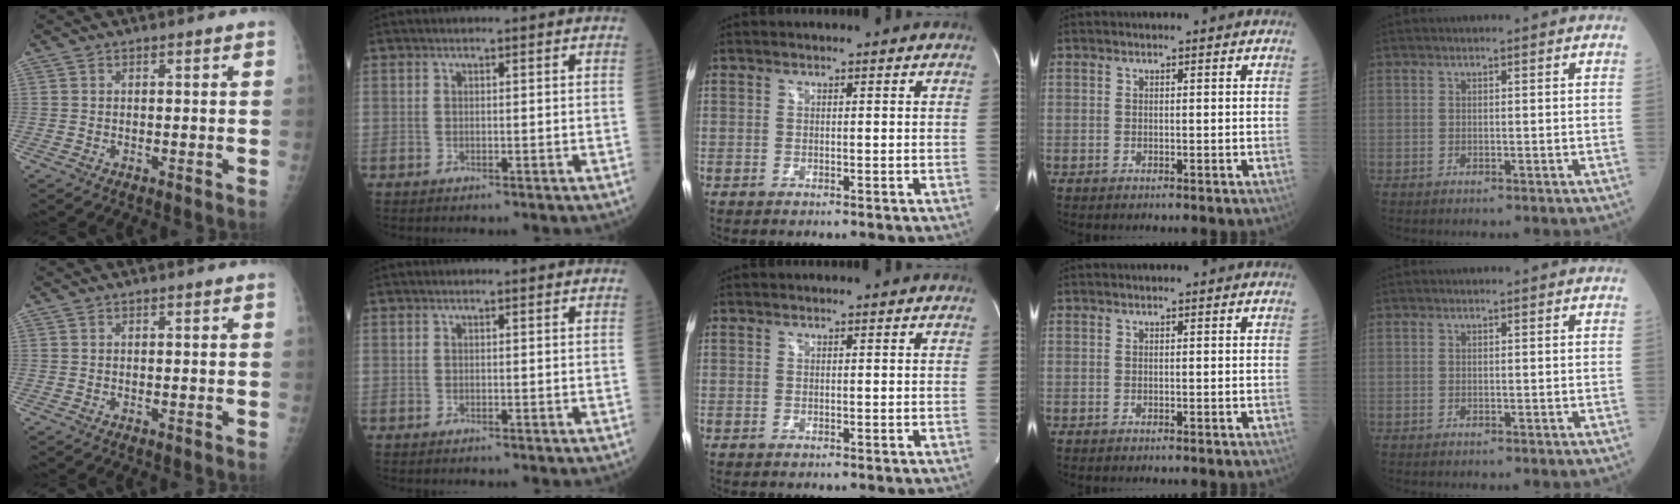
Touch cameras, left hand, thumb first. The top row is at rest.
{}